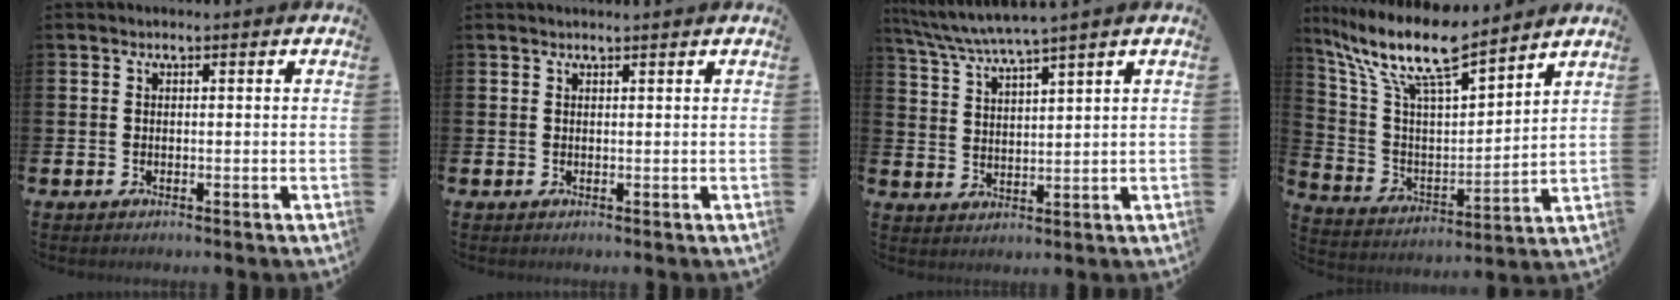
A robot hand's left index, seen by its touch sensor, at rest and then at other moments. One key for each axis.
{"total": 0.5, "fx": 0.5, "fy": -0.1, "fz": 0.1, "tx": 0.007, "ty": -0.004, "tz": 0.008}
{"total": 5.0, "fx": 4.5, "fy": -0.6, "fz": 1.9, "tx": -0.053, "ty": -0.026, "tz": 0.077}
{"total": 11.8, "fx": 10.1, "fy": 2.0, "fz": 5.8, "tx": -0.152, "ty": -0.056, "tz": 0.174}